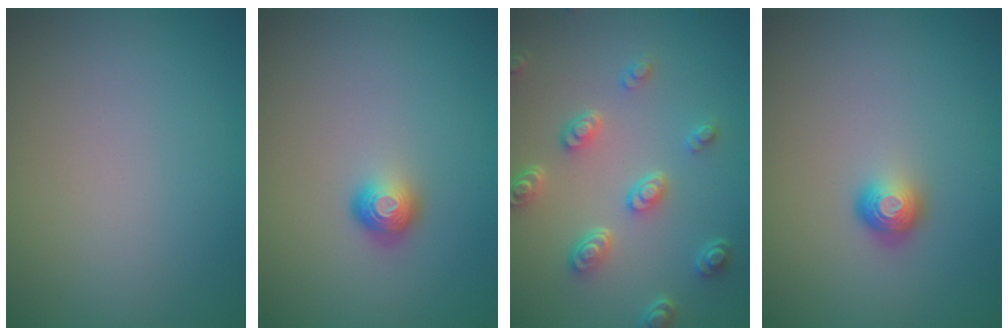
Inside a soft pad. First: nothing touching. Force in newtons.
{"total": 1.8, "press": 1.2, "slide": 1.2}
{"total": 4.5, "press": 3.4, "slide": 3.0}
{"total": 1.8, "press": 1.2, "slide": 1.2}